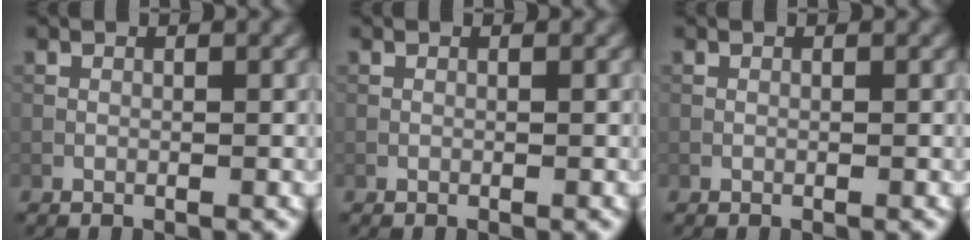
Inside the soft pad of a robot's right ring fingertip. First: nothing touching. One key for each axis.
{"total": 0.0}
{"total": 0.0}